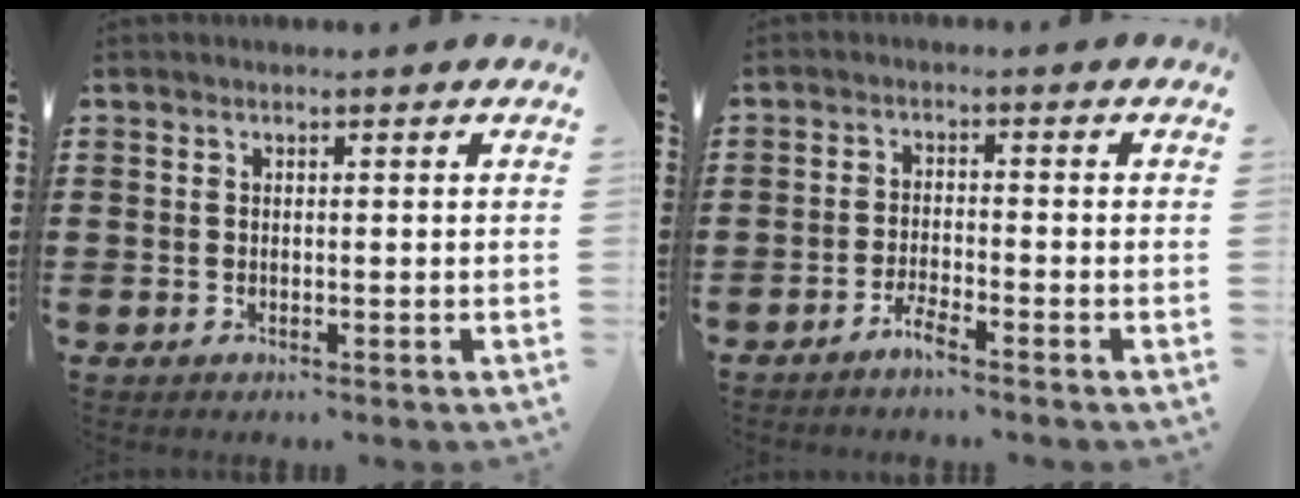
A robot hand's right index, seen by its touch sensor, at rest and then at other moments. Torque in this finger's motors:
{"motor_torque": [-1.12, 1.02, -0.02, -0.02]}